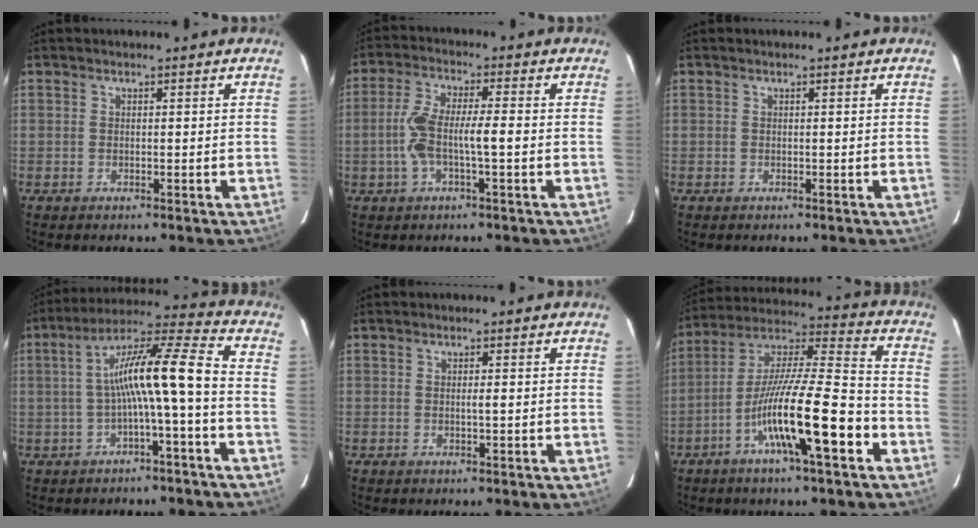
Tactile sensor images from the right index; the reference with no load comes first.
{"total": 7.3, "force": [-1.2, 1.2, 7.1], "torque": [-0.150, 0.017, -0.025]}
{"total": 0.0}
{"total": 11.2, "force": [-1.3, 0.1, 11.1], "torque": [-0.191, 0.033, -0.023]}
{"total": 0.7, "force": [0.0, -0.1, 0.7], "torque": [-0.012, -0.001, -0.002]}
{"total": 16.6, "force": [-6.9, 1.2, 15.1], "torque": [-0.275, -0.003, -0.121]}